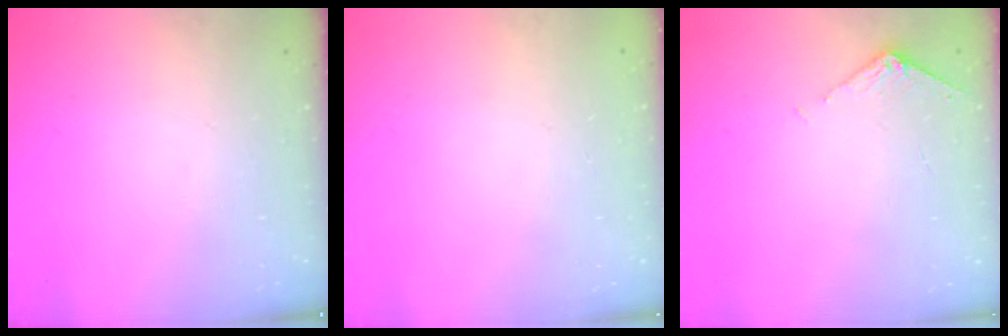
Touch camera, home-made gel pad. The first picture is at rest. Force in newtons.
{"total": 0.0}
{"total": 5.9, "press": 5.8, "slide": 0.7}